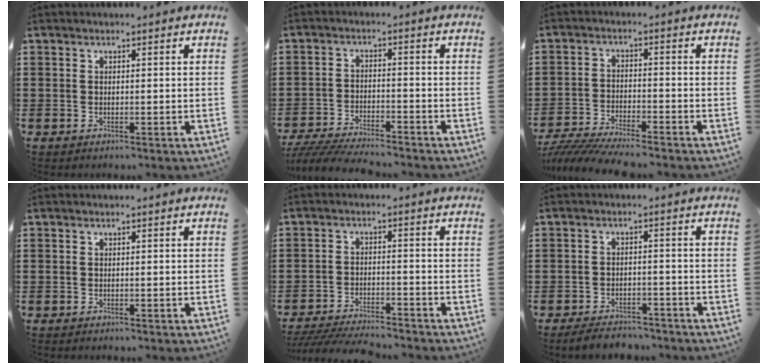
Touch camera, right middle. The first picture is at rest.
{"total": 5.1, "force": [-5.0, 0.4, 1.3], "torque": [-0.033, -0.006, -0.102]}
{"total": 5.8, "force": [-5.6, 0.3, 1.6], "torque": [-0.044, -0.010, -0.113]}
{"total": 0.0}
{"total": 4.6, "force": [-4.4, 0.2, 1.1], "torque": [-0.032, -0.008, -0.094]}
{"total": 3.4, "force": [-3.2, 0.7, 0.7], "torque": [-0.013, 0.006, -0.065]}